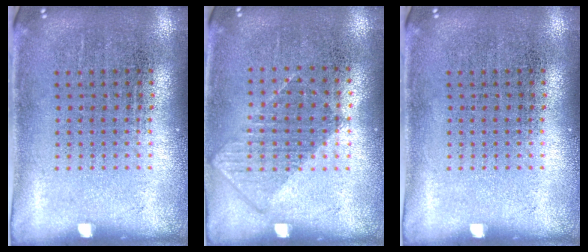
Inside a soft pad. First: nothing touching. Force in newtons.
{"total": 0.8, "press": 0.8, "slide": 0.3}
{"total": 0.0}